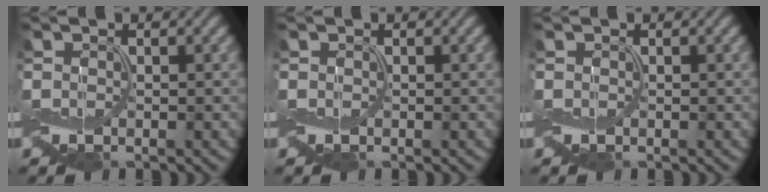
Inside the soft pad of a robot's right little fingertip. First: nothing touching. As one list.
[{"total": 0.0}, {"total": 0.0}]